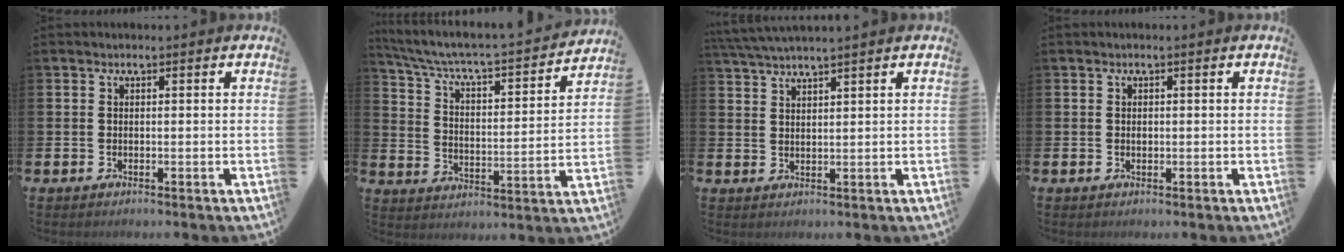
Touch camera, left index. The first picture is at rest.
{"total": 5.6, "force": [5.0, 0.9, 2.4], "torque": [-0.075, -0.046, 0.076]}
{"total": 3.0, "force": [2.9, -0.5, 0.7], "torque": [-0.027, -0.006, 0.055]}
{"total": 0.5, "force": [0.0, 0.4, 0.4], "torque": [-0.006, 0.004, -0.001]}